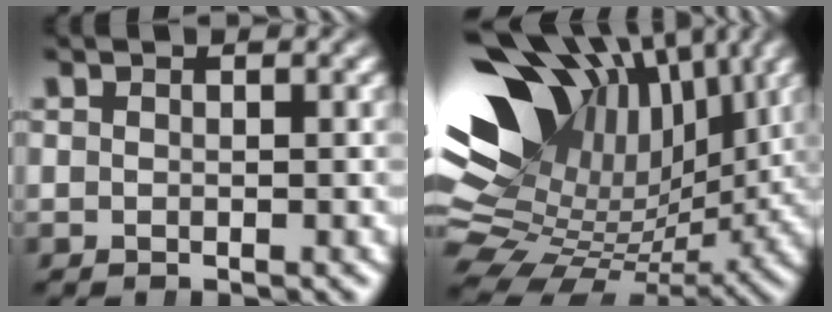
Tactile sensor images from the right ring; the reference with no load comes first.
{"total": 18.8, "force": [3.0, 13.7, 12.5], "torque": [-0.215, -0.016, 0.050]}